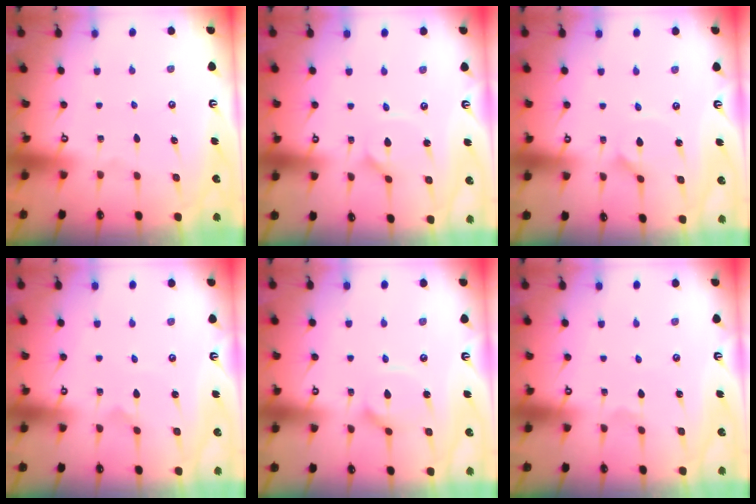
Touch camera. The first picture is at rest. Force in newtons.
{"total": 1.8, "press": 1.8, "slide": 0.3}
{"total": 2.0, "press": 2.0, "slide": 0.4}
{"total": 0.6, "press": 0.6, "slide": 0.0}
{"total": 8.3, "press": 8.3, "slide": 0.7}
{"total": 0.7, "press": 0.7, "slide": 0.1}